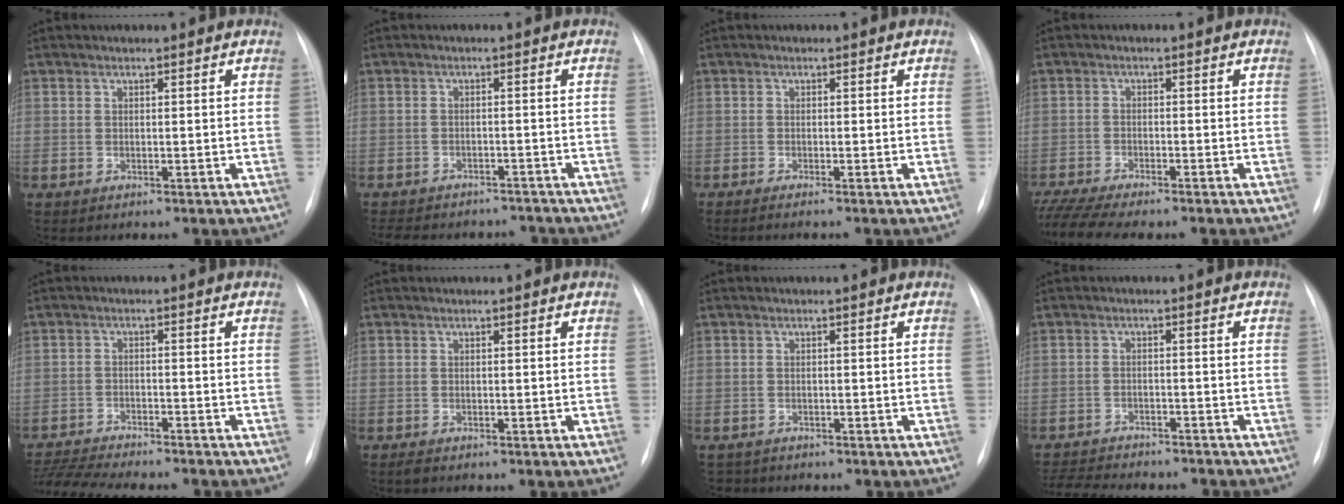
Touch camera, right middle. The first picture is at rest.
{"total": 13.8, "force": [-12.2, 5.2, 3.9], "torque": [-0.086, 0.010, -0.146]}
{"total": 1.5, "force": [-1.2, -0.3, 0.8], "torque": [-0.012, 0.002, -0.017]}
{"total": 9.9, "force": [-8.6, 1.0, 4.7], "torque": [-0.077, -0.009, -0.134]}
{"total": 14.4, "force": [-13.2, 1.6, 5.7], "torque": [-0.112, -0.010, -0.197]}
{"total": 0.7, "force": [-0.6, 0.2, 0.4], "torque": [-0.010, -0.002, -0.008]}
{"total": 1.5, "force": [-1.3, 0.7, -0.3], "torque": [0.002, -0.001, -0.018]}
{"total": 12.9, "force": [-11.8, 2.7, 4.4], "torque": [-0.089, -0.003, -0.161]}